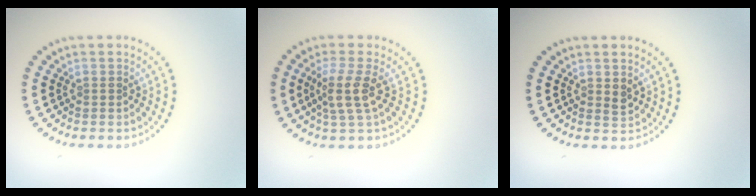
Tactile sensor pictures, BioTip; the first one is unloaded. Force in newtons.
{"total": 2.9, "press": 2.4, "slide": 1.7}
{"total": 1.0, "press": 1.0, "slide": 0.4}